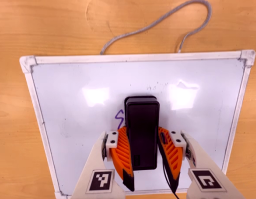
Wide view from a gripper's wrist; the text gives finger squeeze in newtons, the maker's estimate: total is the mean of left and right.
{"total": 13.5, "left": 13.3, "right": 13.7}